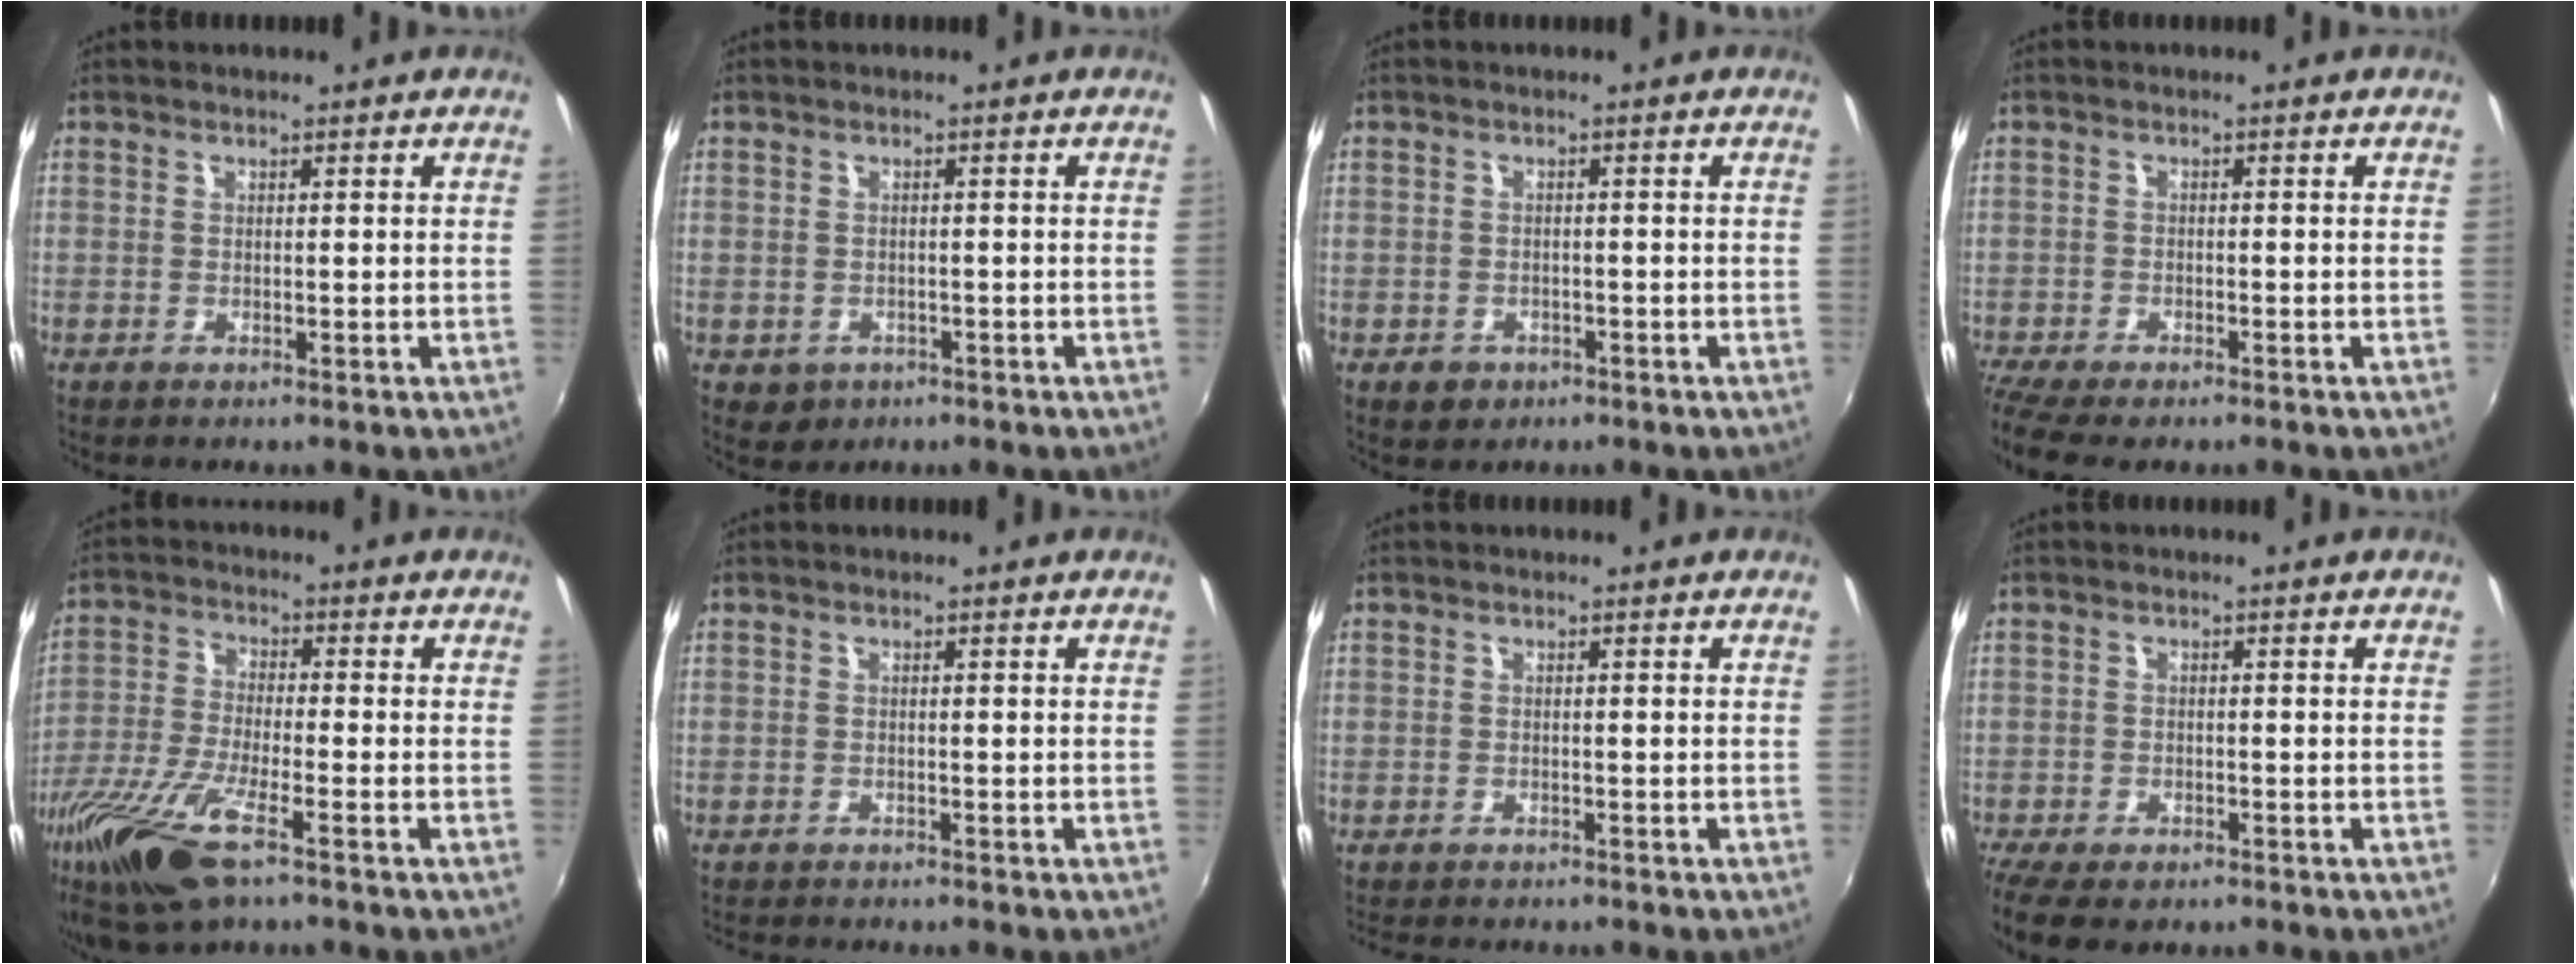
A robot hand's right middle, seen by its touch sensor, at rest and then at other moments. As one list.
[{"total": 3.3, "force": [-1.1, 2.9, 1.1], "torque": [-0.028, -0.004, -0.008]}, {"total": 3.1, "force": [-1.6, 2.5, 1.0], "torque": [-0.025, -0.002, -0.020]}, {"total": 6.2, "force": [-5.4, 1.1, 2.9], "torque": [-0.081, -0.037, -0.099]}, {"total": 16.0, "force": [-10.0, 3.8, 11.9], "torque": [-0.253, -0.051, -0.193]}, {"total": 2.8, "force": [-2.7, 0.5, 0.6], "torque": [-0.024, -0.018, -0.047]}, {"total": 3.5, "force": [-3.2, 1.1, 0.8], "torque": [-0.029, -0.011, -0.056]}, {"total": 8.2, "force": [-6.6, 2.7, 4.0], "torque": [-0.105, -0.039, -0.117]}]